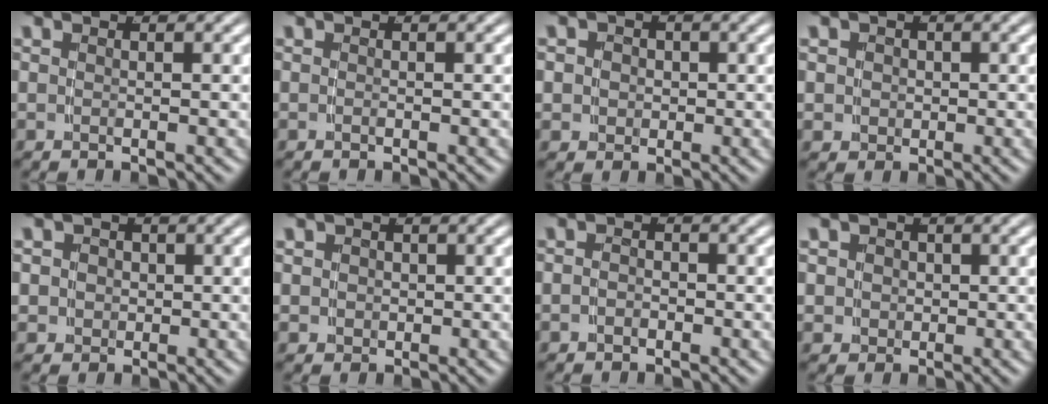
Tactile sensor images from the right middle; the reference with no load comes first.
{"total": 0.0}
{"total": 3.3, "force": [0.0, 3.1, 1.1], "torque": [-0.026, -0.012, 0.003]}
{"total": 3.2, "force": [0.1, 3.0, 1.1], "torque": [-0.028, -0.012, 0.007]}
{"total": 3.9, "force": [0.1, 3.7, 1.3], "torque": [-0.031, -0.012, 0.003]}
{"total": 2.5, "force": [0.2, 2.3, 0.8], "torque": [-0.022, -0.012, 0.009]}
{"total": 1.2, "force": [-0.8, 0.7, 0.5], "torque": [-0.010, -0.007, -0.013]}
{"total": 3.8, "force": [0.2, 3.5, 1.3], "torque": [-0.032, -0.012, 0.007]}